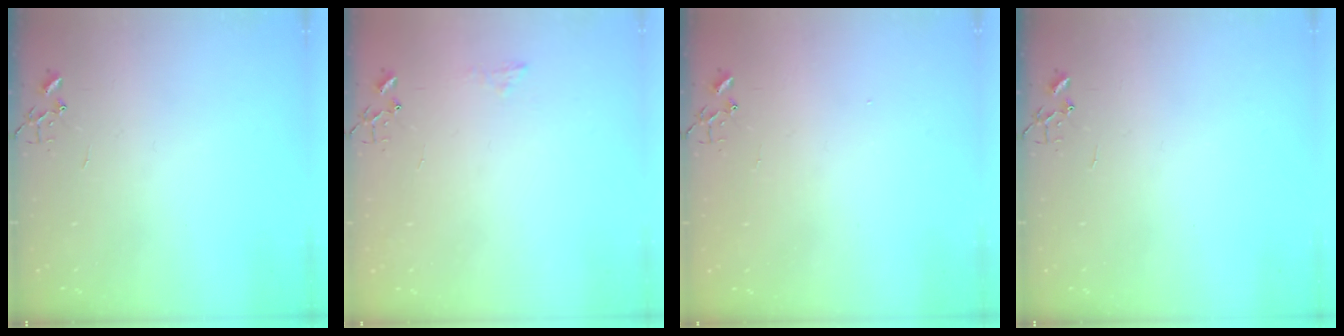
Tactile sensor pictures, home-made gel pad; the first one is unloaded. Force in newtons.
{"total": 5.9, "press": 5.9, "slide": 0.8}
{"total": 1.3, "press": 1.2, "slide": 0.1}
{"total": 0.0}